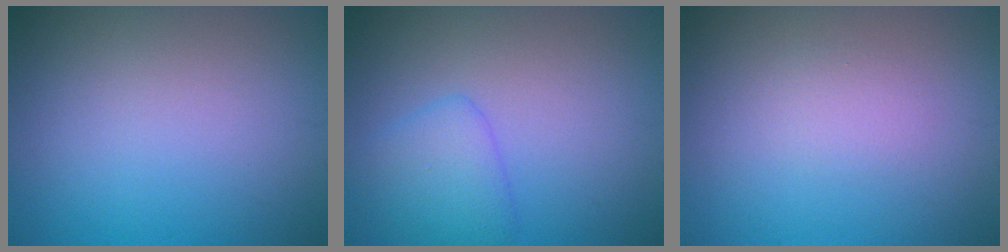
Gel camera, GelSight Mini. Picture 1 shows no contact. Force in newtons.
{"total": 2.7, "press": 2.7, "slide": 0.2}
{"total": 1.1, "press": 1.1, "slide": 0.1}